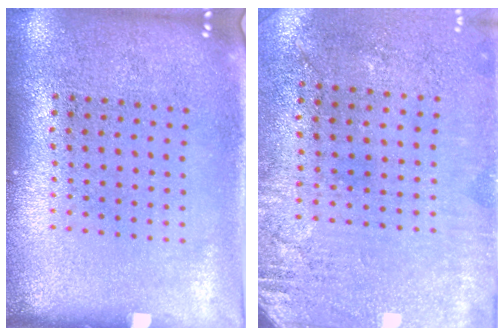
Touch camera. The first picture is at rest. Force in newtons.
{"total": 2.8, "press": 2.3, "slide": 1.6}